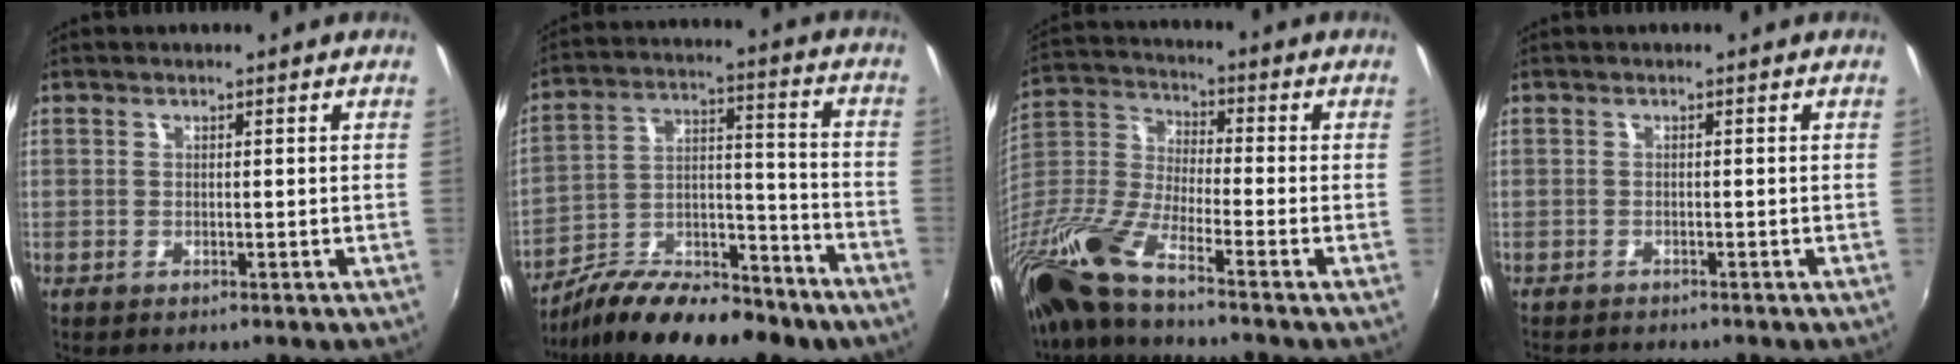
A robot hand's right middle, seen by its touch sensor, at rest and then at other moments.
{"total": 20.7, "force": [-15.4, 6.8, 11.9], "torque": [-0.207, -0.009, -0.243]}
{"total": 14.1, "force": [-10.5, 1.5, 9.3], "torque": [-0.199, -0.027, -0.221]}
{"total": 2.4, "force": [-2.3, 0.3, 0.5], "torque": [-0.020, -0.015, -0.040]}